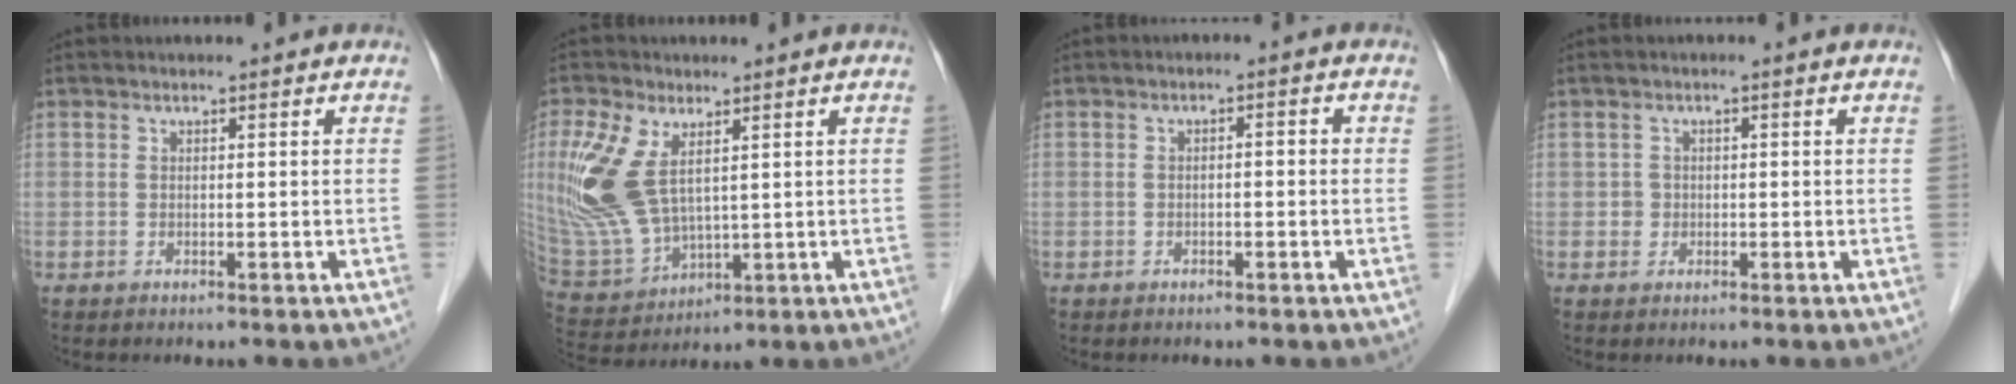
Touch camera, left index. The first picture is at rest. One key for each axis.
{"total": 11.3, "fx": 3.3, "fy": 5.5, "fz": 9.4, "tx": -0.231, "ty": 0.000, "tz": 0.082}
{"total": 1.7, "fx": -0.5, "fy": 0.5, "fz": 1.6, "tx": -0.028, "ty": 0.012, "tz": -0.005}
{"total": 1.2, "fx": -0.2, "fy": 1.2, "fz": 0.1, "tx": -0.001, "ty": 0.004, "tz": -0.002}